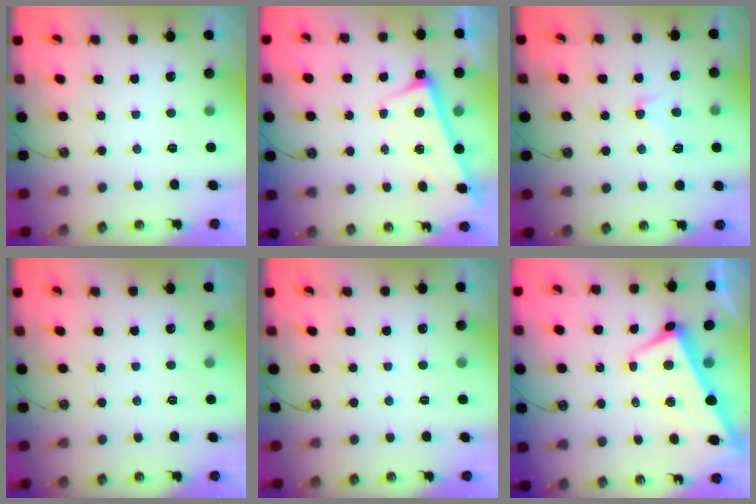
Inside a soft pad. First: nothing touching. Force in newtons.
{"total": 2.8, "press": 2.8, "slide": 0.5}
{"total": 1.8, "press": 1.6, "slide": 0.8}
{"total": 0.0}
{"total": 0.0}
{"total": 1.2, "press": 0.3, "slide": 1.1}